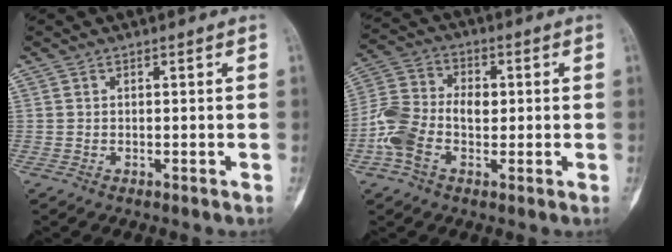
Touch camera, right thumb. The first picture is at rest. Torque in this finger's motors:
{"motor_torque": [0.21, 0.19, 0.04, -0.03, 0.18]}